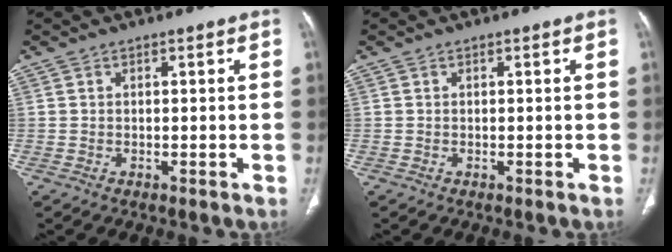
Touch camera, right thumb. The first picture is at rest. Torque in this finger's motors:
{"motor_torque": [0.00, 0.00, -0.12, 0.12, 0.00]}